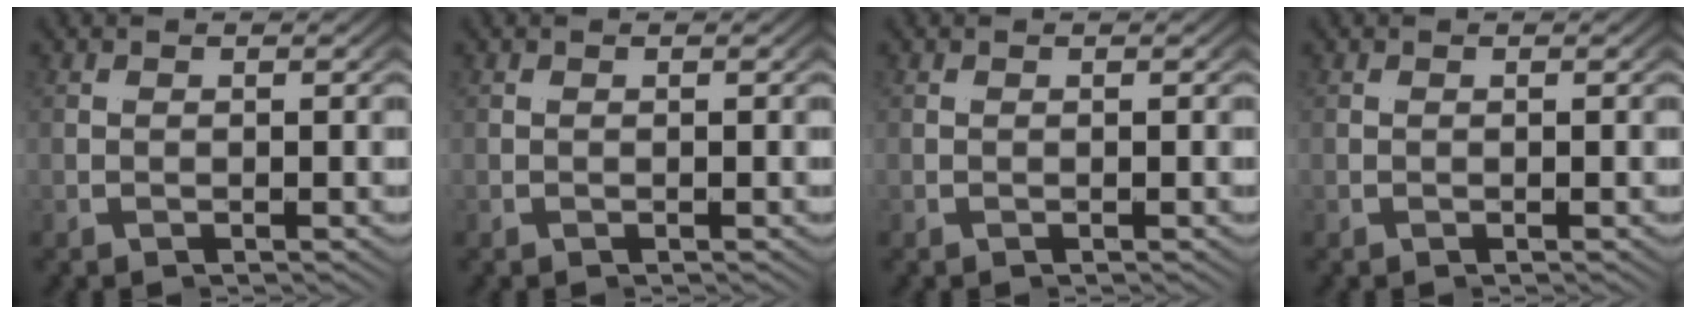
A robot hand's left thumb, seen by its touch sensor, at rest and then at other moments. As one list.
[{"total": 0.0}, {"total": 0.0}, {"total": 0.0}]